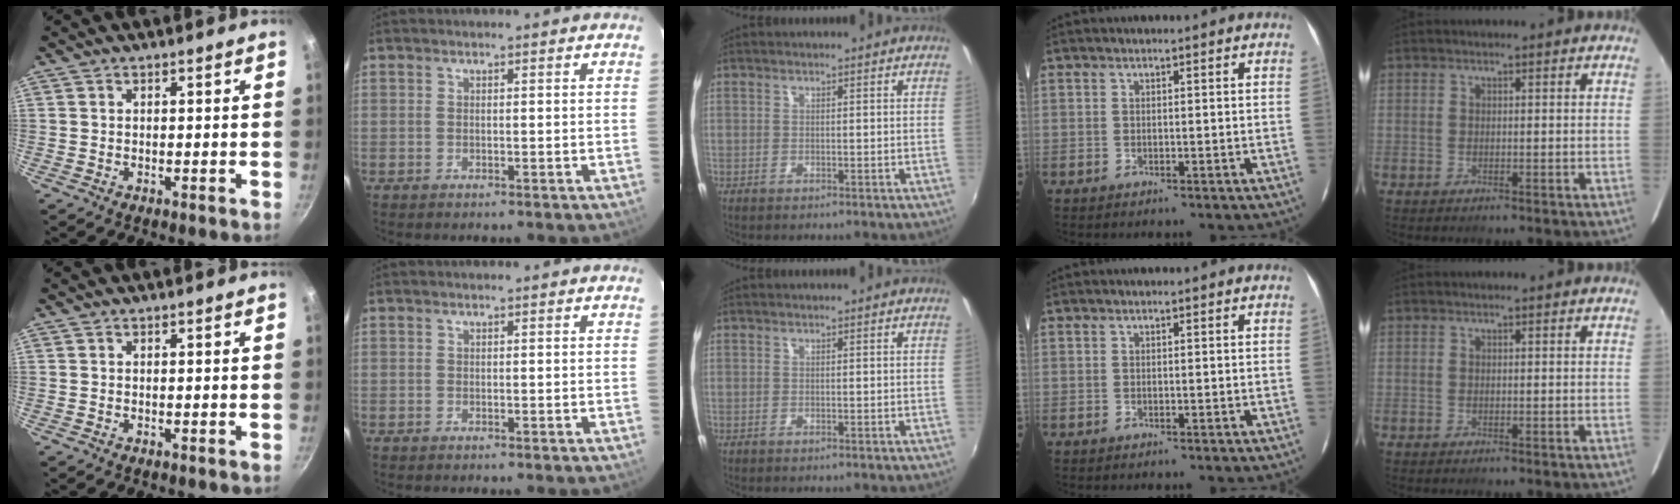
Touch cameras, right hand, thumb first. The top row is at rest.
{}